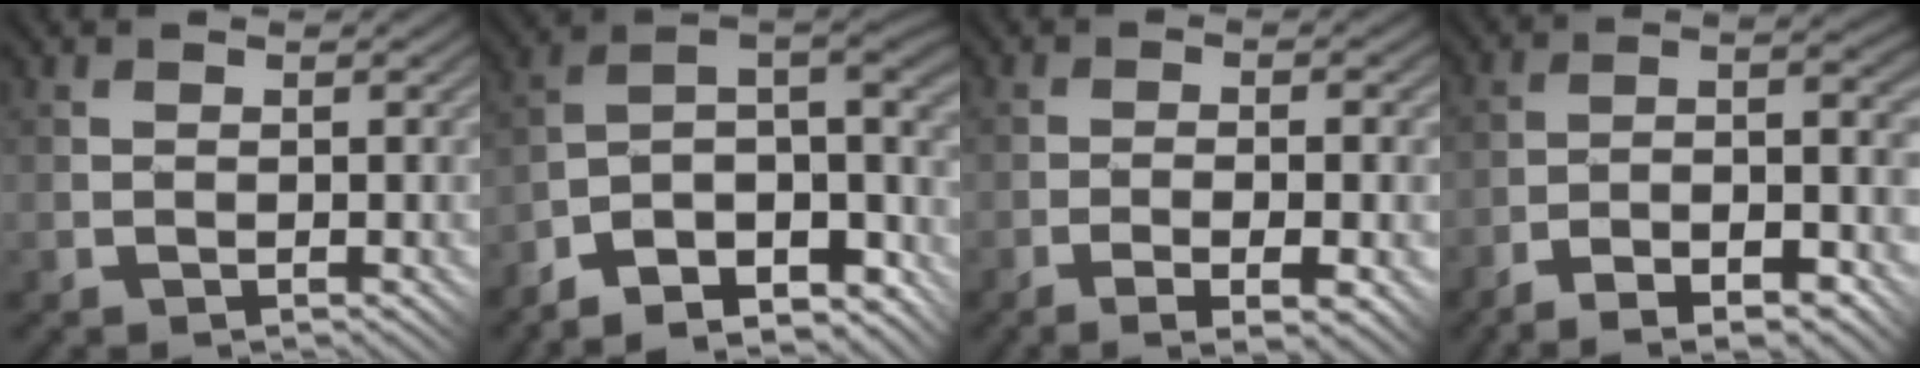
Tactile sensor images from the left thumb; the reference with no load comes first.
{"total": 13.4, "force": [-9.2, 4.9, 8.4], "torque": [-0.171, -0.015, -0.132]}
{"total": 6.4, "force": [-2.8, 1.0, 5.7], "torque": [-0.088, 0.003, -0.026]}
{"total": 11.9, "force": [-6.8, 2.8, 9.3], "torque": [-0.151, 0.002, -0.111]}